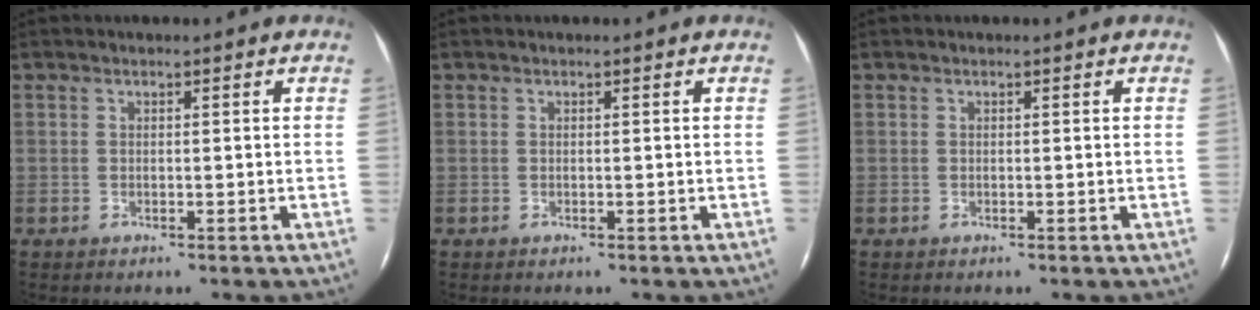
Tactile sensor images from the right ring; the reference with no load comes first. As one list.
[{"total": 0.0}, {"total": 0.0}]